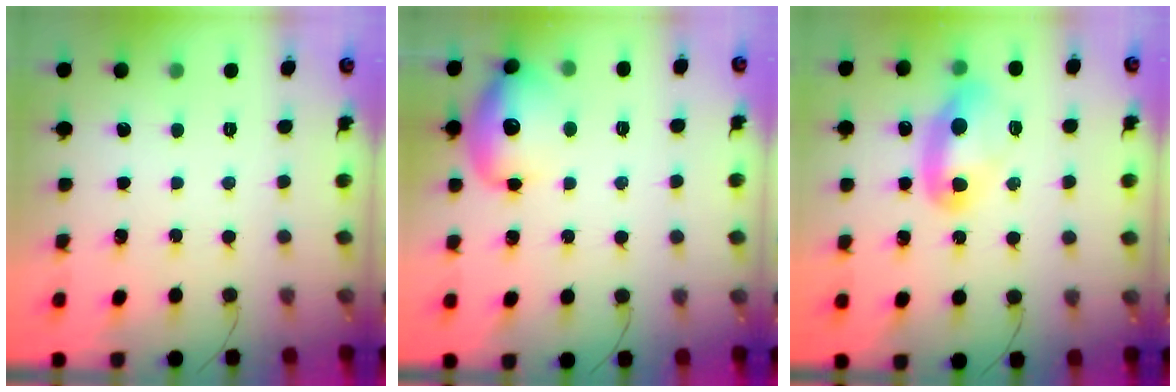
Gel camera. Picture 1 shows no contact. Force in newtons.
{"total": 14.0, "press": 13.8, "slide": 2.4}
{"total": 10.4, "press": 10.4, "slide": 1.0}